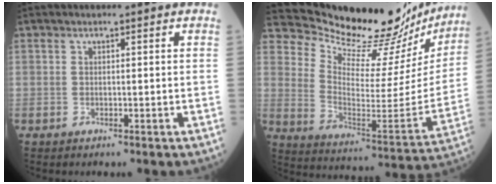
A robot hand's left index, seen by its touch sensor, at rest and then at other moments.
{"total": 25.3, "force": [23.6, 6.1, 6.9], "torque": [-0.112, -0.086, 0.313]}